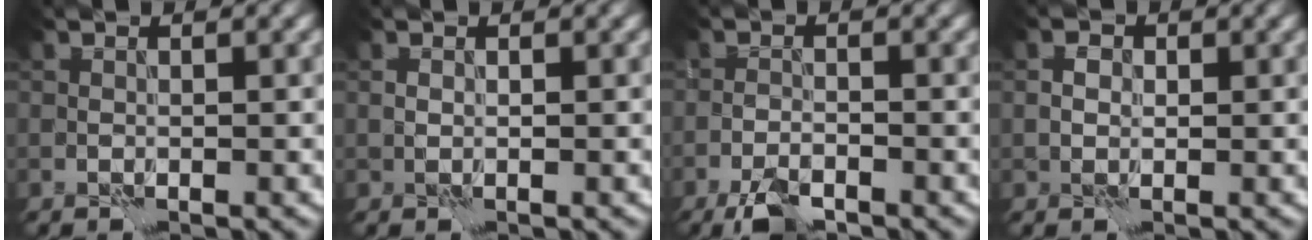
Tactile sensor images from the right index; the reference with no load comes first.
{"total": 0.6, "force": [0.1, 0.4, 0.4], "torque": [-0.011, -0.002, 0.001]}
{"total": 3.6, "force": [-2.7, 1.2, 2.1], "torque": [-0.043, -0.003, -0.056]}
{"total": 1.5, "force": [0.0, 1.2, 0.9], "torque": [-0.019, 0.004, -0.004]}